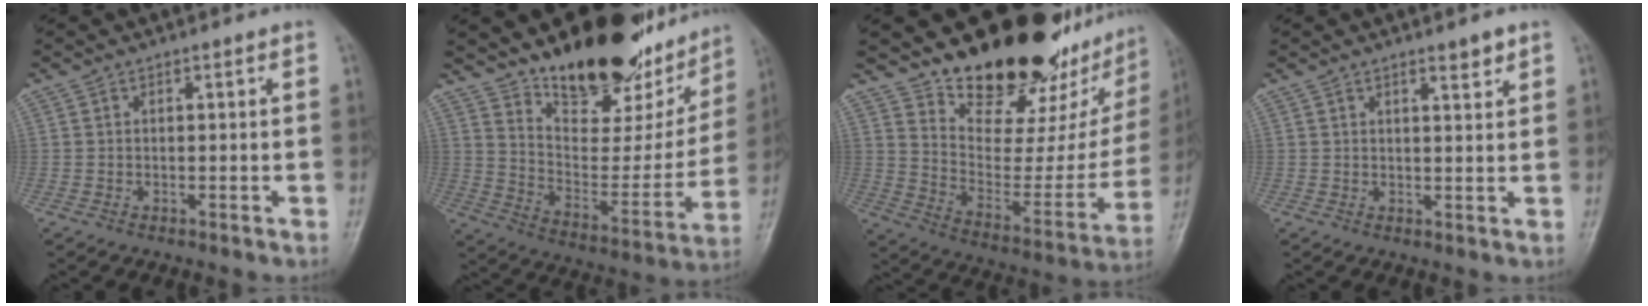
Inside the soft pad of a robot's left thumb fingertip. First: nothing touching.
{"total": 26.1, "force": [19.1, 10.7, 14.2], "torque": [-0.173, -0.098, 0.294]}
{"total": 28.2, "force": [21.0, 10.7, 15.6], "torque": [-0.195, -0.123, 0.312]}
{"total": 2.9, "force": [2.0, 0.6, 2.0], "torque": [-0.024, -0.014, 0.030]}